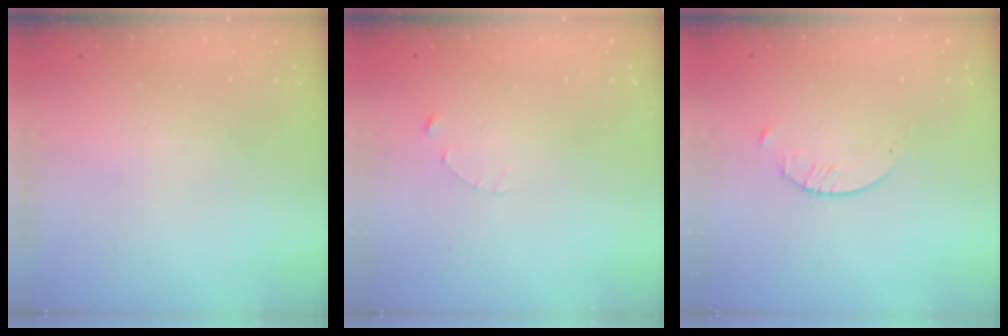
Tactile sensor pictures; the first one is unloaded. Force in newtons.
{"total": 1.0, "press": 1.0, "slide": 0.2}
{"total": 2.1, "press": 2.1, "slide": 0.3}